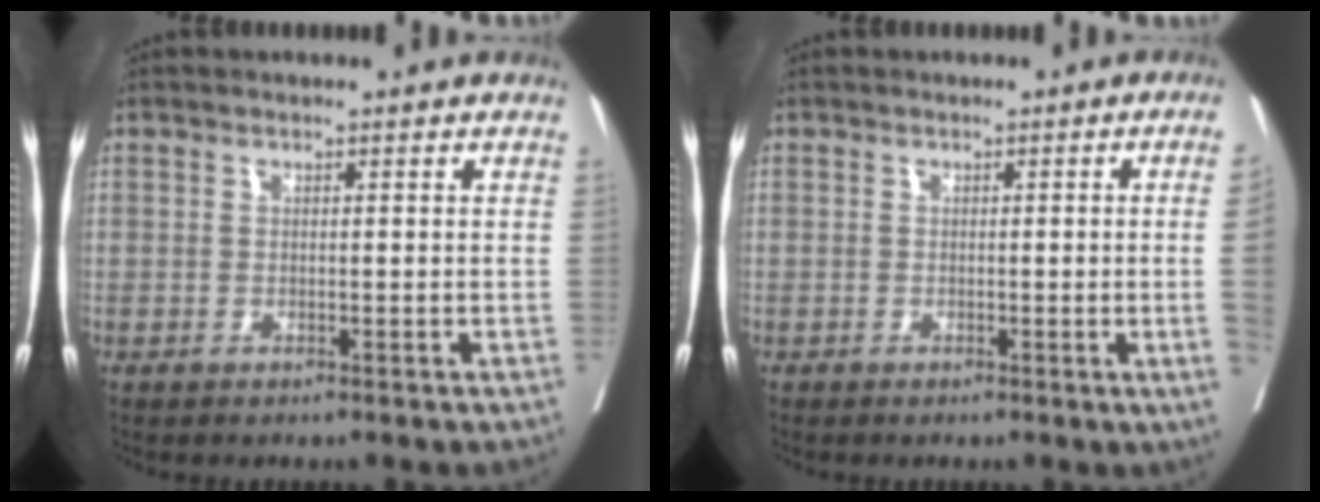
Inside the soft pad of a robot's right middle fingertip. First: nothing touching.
{"total": 4.5, "force": [-0.4, -1.6, 4.2], "torque": [-0.059, -0.011, -0.001]}